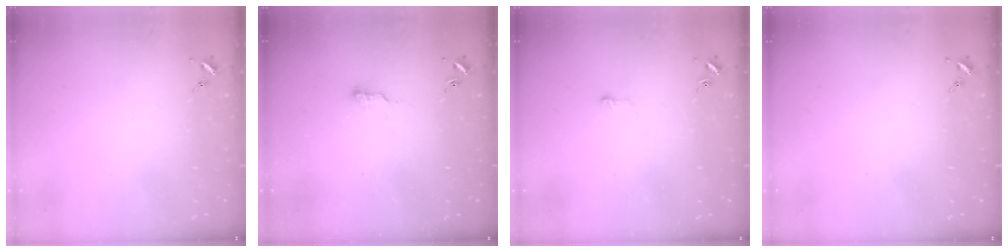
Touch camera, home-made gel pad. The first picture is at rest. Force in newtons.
{"total": 6.4, "press": 6.4, "slide": 0.6}
{"total": 3.5, "press": 3.5, "slide": 0.2}
{"total": 0.0}